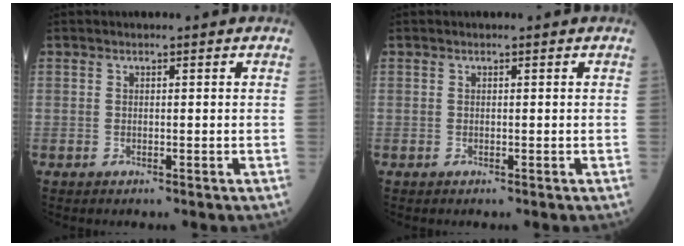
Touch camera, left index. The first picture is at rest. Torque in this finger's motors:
{"motor_torque": [0.00, 0.00, -0.01, 0.00]}